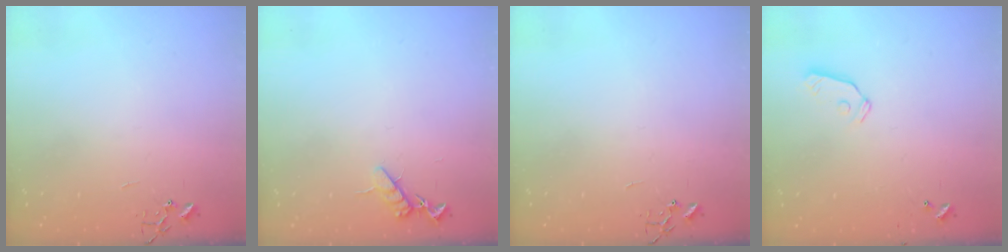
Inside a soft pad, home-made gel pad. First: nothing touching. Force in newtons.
{"total": 9.1, "press": 9.1, "slide": 0.6}
{"total": 0.0}
{"total": 5.5, "press": 5.5, "slide": 0.2}